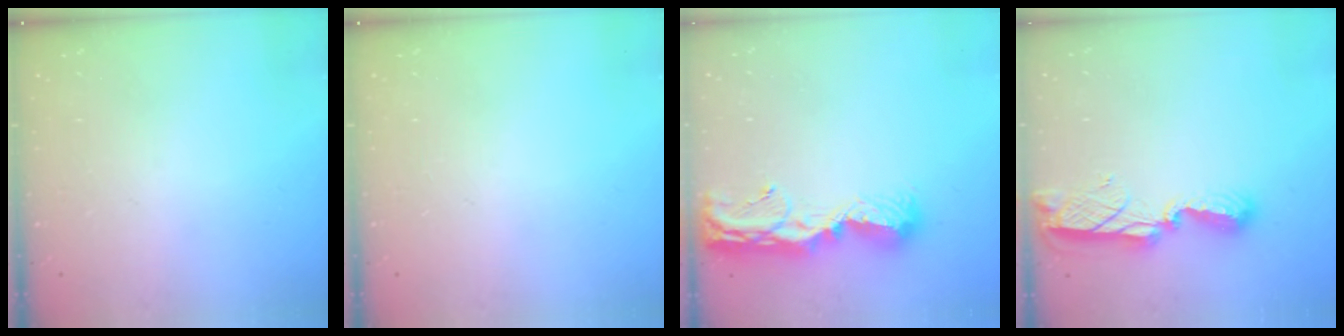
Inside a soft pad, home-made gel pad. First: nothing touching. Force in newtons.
{"total": 0.0}
{"total": 12.3, "press": 12.3, "slide": 1.3}
{"total": 8.5, "press": 8.4, "slide": 1.2}